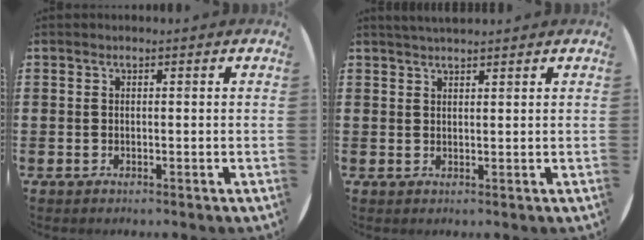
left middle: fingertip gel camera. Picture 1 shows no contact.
{"total": 1.6, "force": [1.6, 0.1, 0.3], "torque": [-0.007, 0.003, 0.030]}